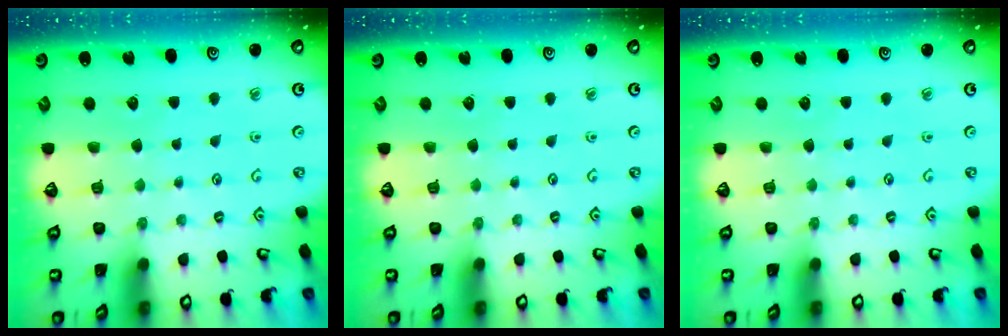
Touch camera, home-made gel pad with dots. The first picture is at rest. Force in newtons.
{"total": 0.0}
{"total": 0.0}